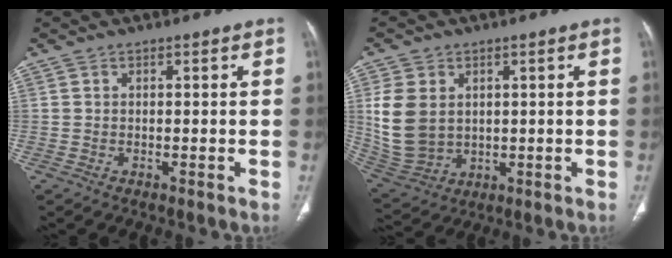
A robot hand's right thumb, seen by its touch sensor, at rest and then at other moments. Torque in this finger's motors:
{"motor_torque": [-0.10, 0.11, 0.00, 0.02, 0.20]}